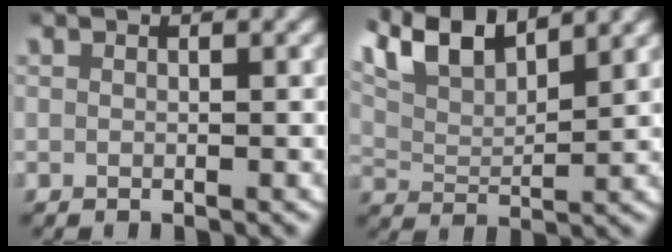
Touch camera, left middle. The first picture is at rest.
{"total": 8.6, "force": [5.0, 5.1, 4.8], "torque": [-0.122, 0.001, 0.081]}